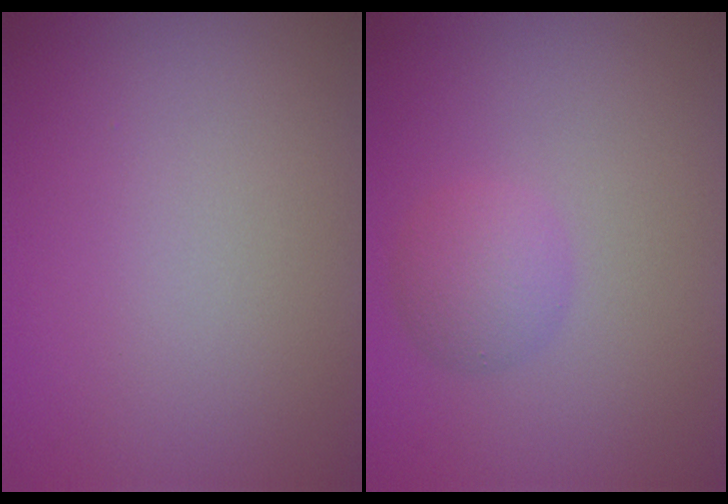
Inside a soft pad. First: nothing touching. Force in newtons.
{"total": 2.4, "press": 2.4, "slide": 0.1}